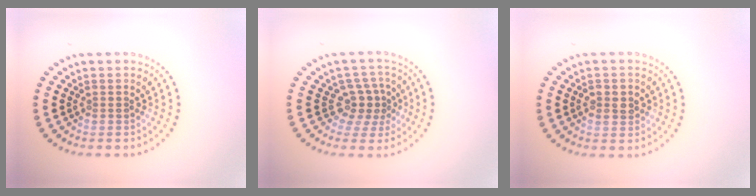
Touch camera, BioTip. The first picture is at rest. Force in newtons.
{"total": 2.8, "press": 2.0, "slide": 1.9}
{"total": 1.8, "press": 1.8, "slide": 0.1}